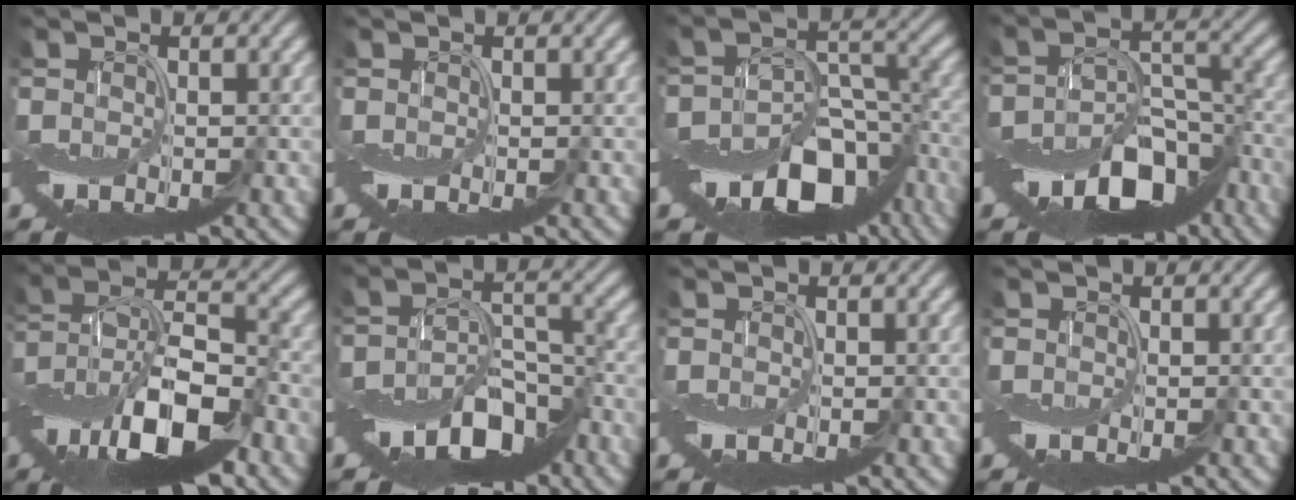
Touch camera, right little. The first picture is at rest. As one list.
[{"total": 0.0}, {"total": 11.7, "force": [-8.3, 5.8, 5.8], "torque": [-0.090, 0.007, -0.129]}, {"total": 9.0, "force": [-6.2, 4.2, 5.1], "torque": [-0.073, -0.003, -0.106]}, {"total": 11.7, "force": [-5.5, 4.8, 9.1], "torque": [-0.164, 0.008, -0.107]}, {"total": 7.3, "force": [-4.9, 3.3, 4.3], "torque": [-0.061, -0.004, -0.087]}, {"total": 0.0}, {"total": 0.0}]